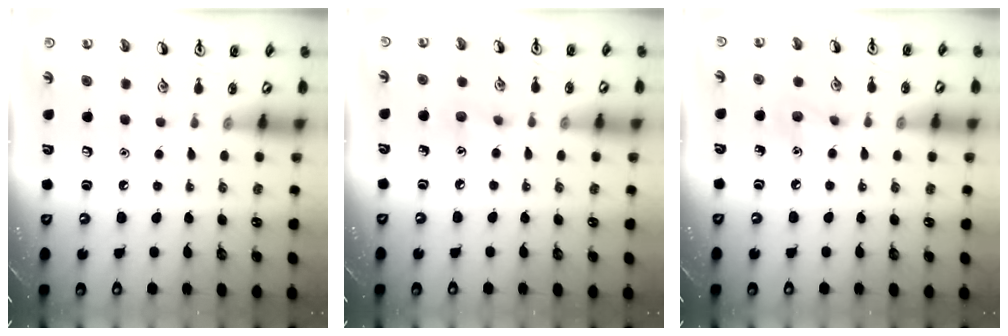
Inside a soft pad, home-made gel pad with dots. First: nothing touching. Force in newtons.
{"total": 5.4, "press": 5.1, "slide": 1.7}
{"total": 6.1, "press": 5.8, "slide": 1.9}